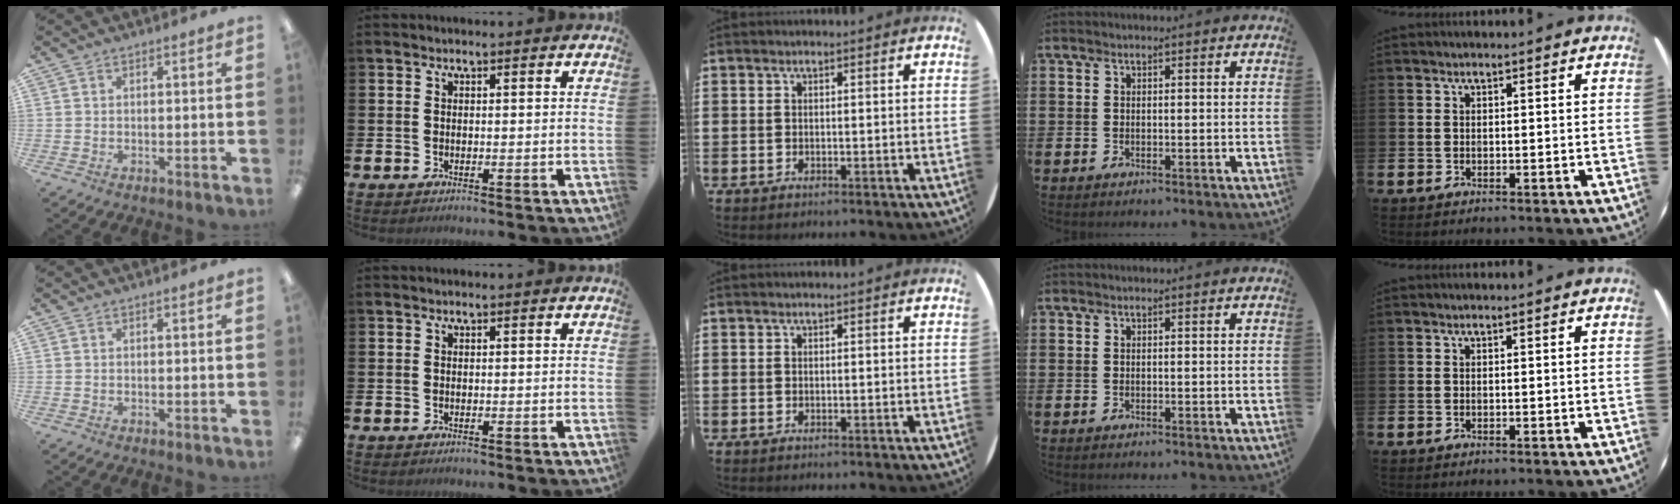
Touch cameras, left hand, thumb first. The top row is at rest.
{}